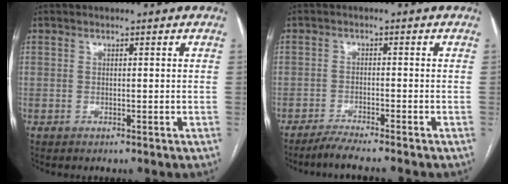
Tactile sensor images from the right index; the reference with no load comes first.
{"total": 4.7, "force": [-4.2, -0.7, 1.9], "torque": [-0.030, -0.015, -0.074]}